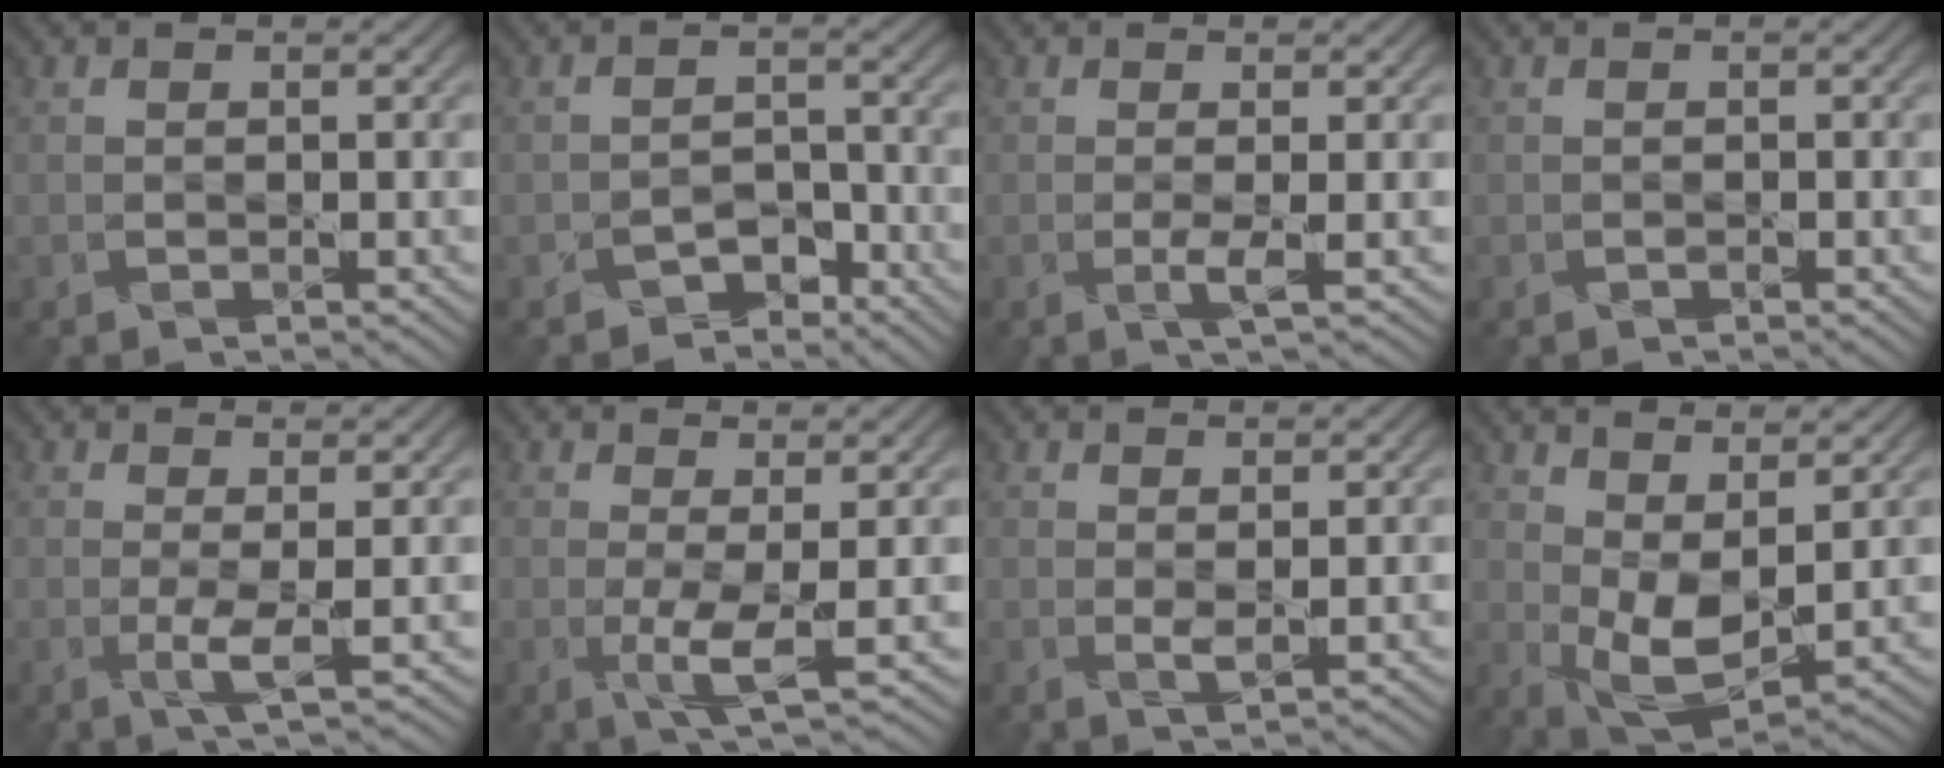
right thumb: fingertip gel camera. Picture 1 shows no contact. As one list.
[{"total": 3.2, "force": [-2.7, 1.6, 0.7], "torque": [-0.003, 0.007, -0.048]}, {"total": 1.5, "force": [-0.2, -0.3, 1.4], "torque": [-0.031, 0.002, -0.009]}, {"total": 0.0}, {"total": 2.2, "force": [0.0, -0.2, 2.2], "torque": [-0.049, -0.001, -0.005]}, {"total": 3.2, "force": [0.0, 0.1, 3.2], "torque": [-0.070, -0.003, -0.004]}, {"total": 1.2, "force": [0.6, 0.0, 1.0], "torque": [-0.023, -0.001, 0.012]}, {"total": 7.0, "force": [2.9, 3.5, 5.4], "torque": [-0.117, 0.000, 0.054]}]